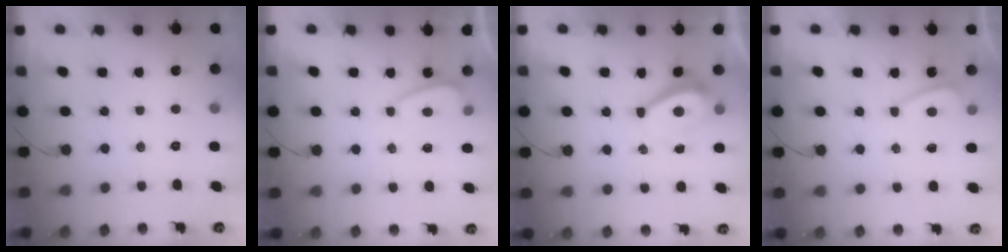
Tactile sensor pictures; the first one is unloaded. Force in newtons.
{"total": 2.2, "press": 2.1, "slide": 0.6}
{"total": 4.2, "press": 4.2, "slide": 0.6}
{"total": 3.5, "press": 3.1, "slide": 1.6}